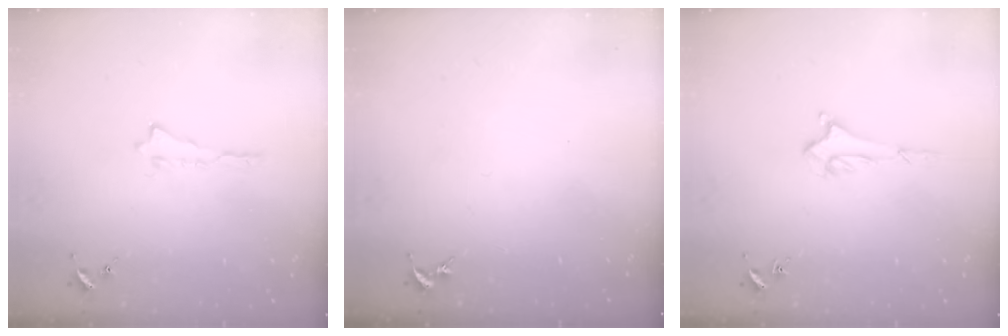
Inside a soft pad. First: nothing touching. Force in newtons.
{"total": 0.0}
{"total": 1.5, "press": 1.5, "slide": 0.2}